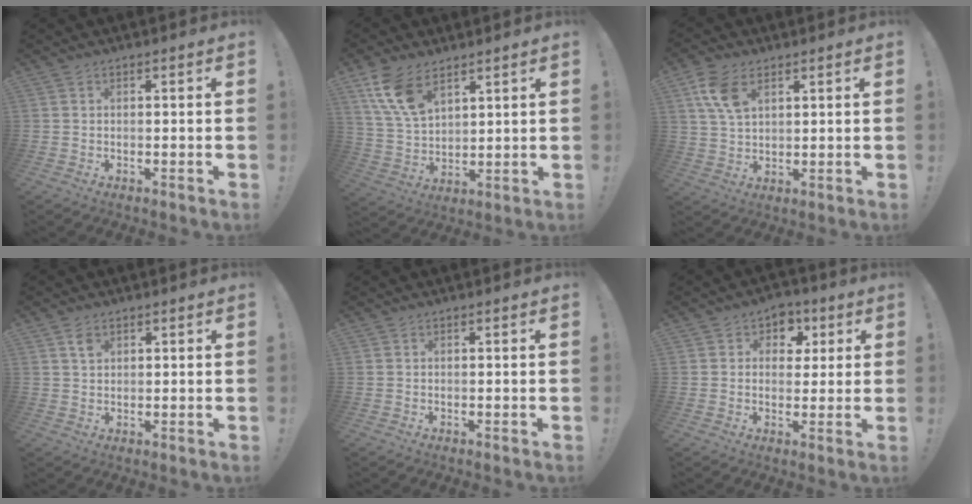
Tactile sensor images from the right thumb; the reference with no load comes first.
{"total": 12.2, "force": [7.5, 6.6, 7.1], "torque": [-0.148, -0.027, 0.149]}
{"total": 9.4, "force": [4.5, 5.4, 6.2], "torque": [-0.119, -0.006, 0.089]}
{"total": 2.9, "force": [1.7, 1.8, 1.5], "torque": [-0.020, -0.003, 0.030]}
{"total": 0.0}
{"total": 6.5, "force": [1.9, 5.9, 1.8], "torque": [-0.006, -0.013, 0.036]}